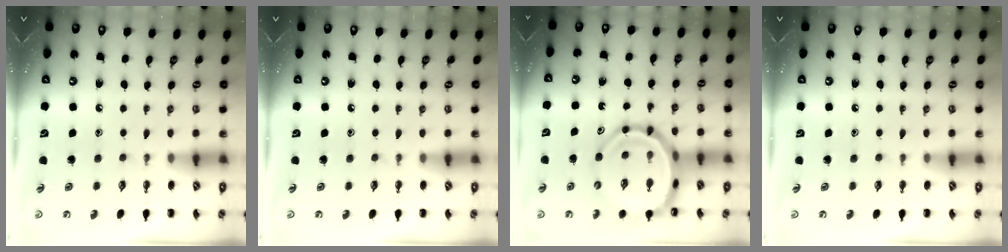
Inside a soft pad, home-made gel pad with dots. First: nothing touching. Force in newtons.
{"total": 0.0}
{"total": 13.5, "press": 13.1, "slide": 3.3}
{"total": 0.0}